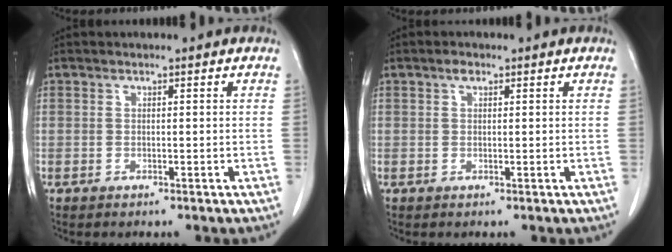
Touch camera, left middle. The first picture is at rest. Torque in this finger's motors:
{"motor_torque": [0.06, -0.04, -0.01, 0.00]}